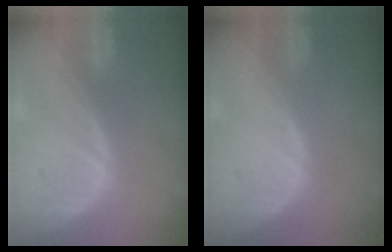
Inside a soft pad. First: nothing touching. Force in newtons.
{"total": 0.0}